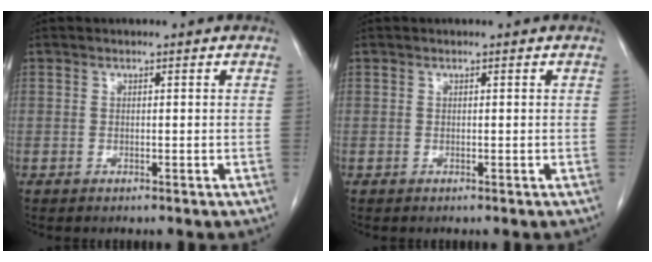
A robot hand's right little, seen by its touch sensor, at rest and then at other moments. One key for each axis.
{"total": 0.0}